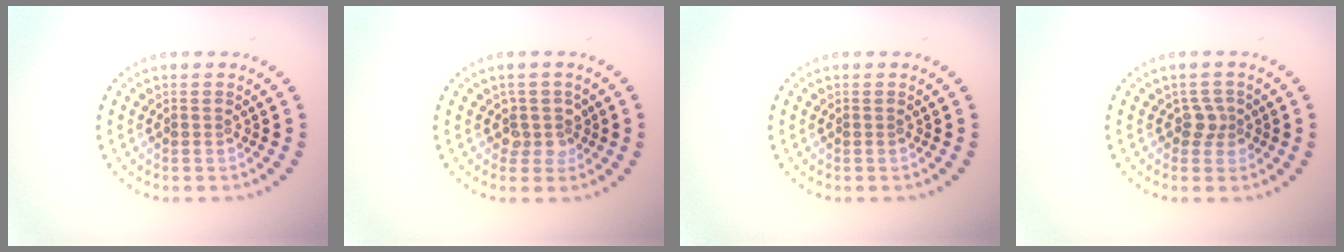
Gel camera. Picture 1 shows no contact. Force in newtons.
{"total": 2.1, "press": 1.6, "slide": 1.3}
{"total": 0.0}
{"total": 1.6, "press": 1.2, "slide": 1.1}